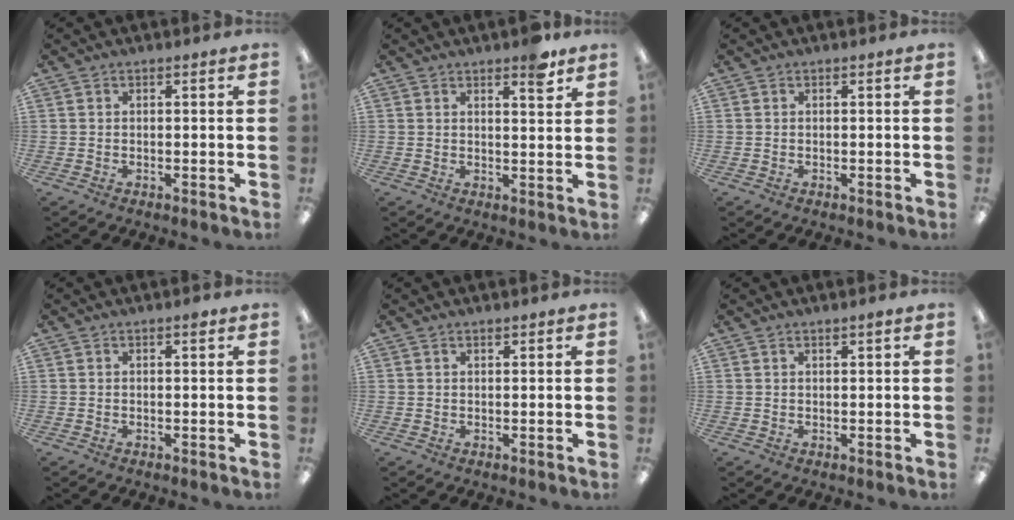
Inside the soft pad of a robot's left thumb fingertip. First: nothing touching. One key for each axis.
{"total": 5.1, "fx": 3.8, "fy": 1.4, "fz": 3.1, "tx": -0.031, "ty": -0.022, "tz": 0.058}
{"total": 0.0}
{"total": 0.9, "fx": 0.6, "fy": 0.2, "fz": 0.6, "tx": -0.007, "ty": -0.001, "tz": 0.007}
{"total": 0.8, "fx": 0.7, "fy": 0.2, "fz": 0.3, "tx": -0.007, "ty": 0.001, "tz": 0.013}
{"total": 1.2, "fx": 1.0, "fy": 0.2, "fz": 0.7, "tx": -0.014, "ty": 0.001, "tz": 0.017}